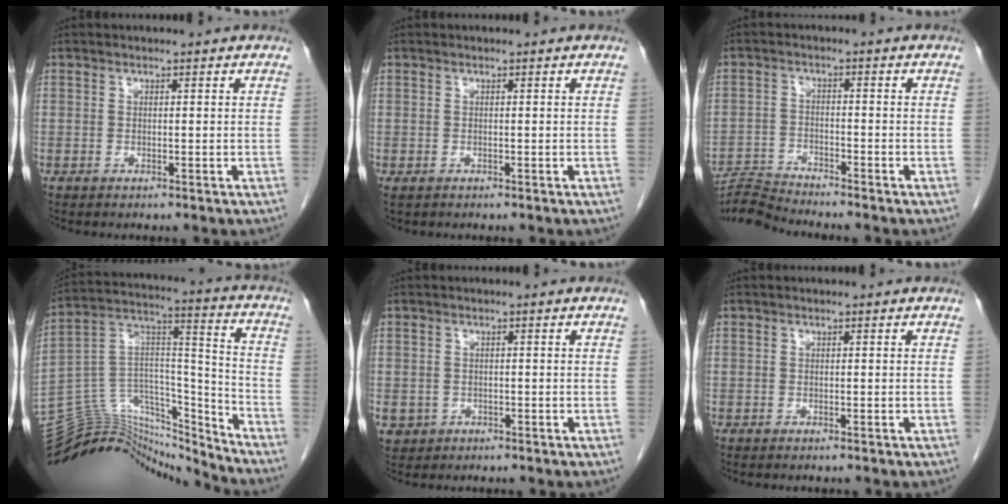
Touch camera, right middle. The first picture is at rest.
{"total": 0.6, "force": [-0.2, 0.4, 0.3], "torque": [-0.007, 0.000, 0.002]}
{"total": 5.3, "force": [-5.0, -1.8, -0.8], "torque": [0.006, -0.011, -0.094]}
{"total": 21.1, "force": [-20.3, 4.9, 2.7], "torque": [-0.058, 0.072, -0.329]}
{"total": 3.7, "force": [-1.6, 3.3, 0.7], "torque": [-0.014, 0.002, -0.020]}
{"total": 0.0}